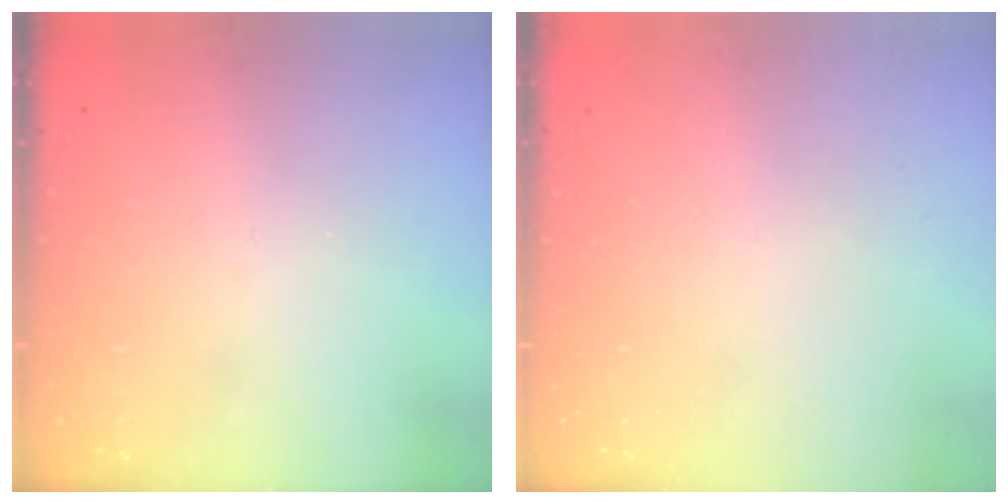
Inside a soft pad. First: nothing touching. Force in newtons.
{"total": 0.0}